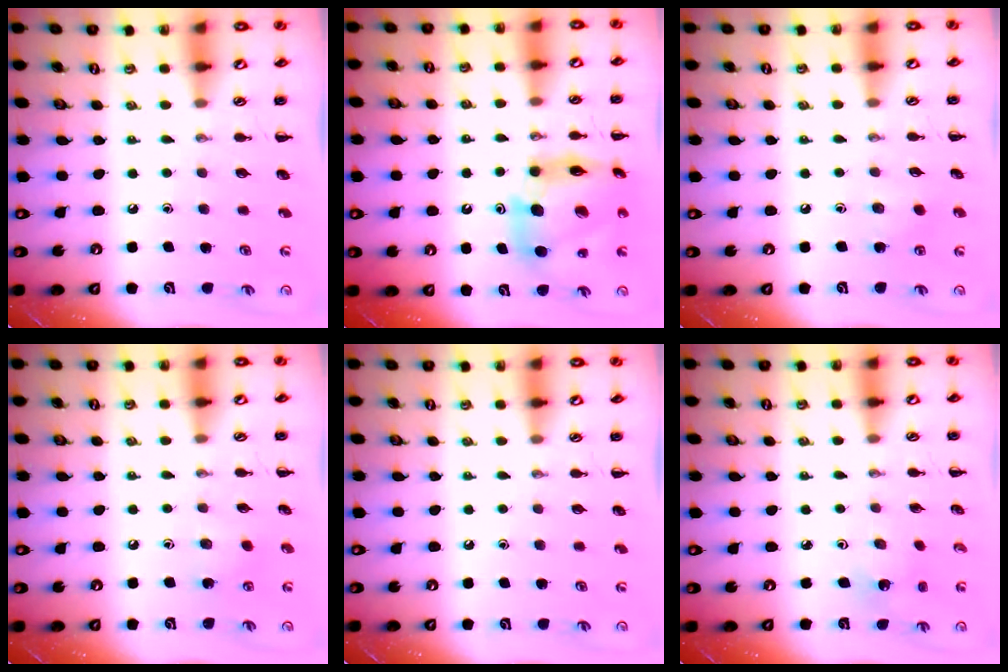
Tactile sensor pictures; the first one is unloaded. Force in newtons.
{"total": 13.4, "press": 13.0, "slide": 3.4}
{"total": 6.2, "press": 6.1, "slide": 1.3}
{"total": 4.0, "press": 3.8, "slide": 1.3}
{"total": 0.0}
{"total": 2.3, "press": 2.2, "slide": 0.7}